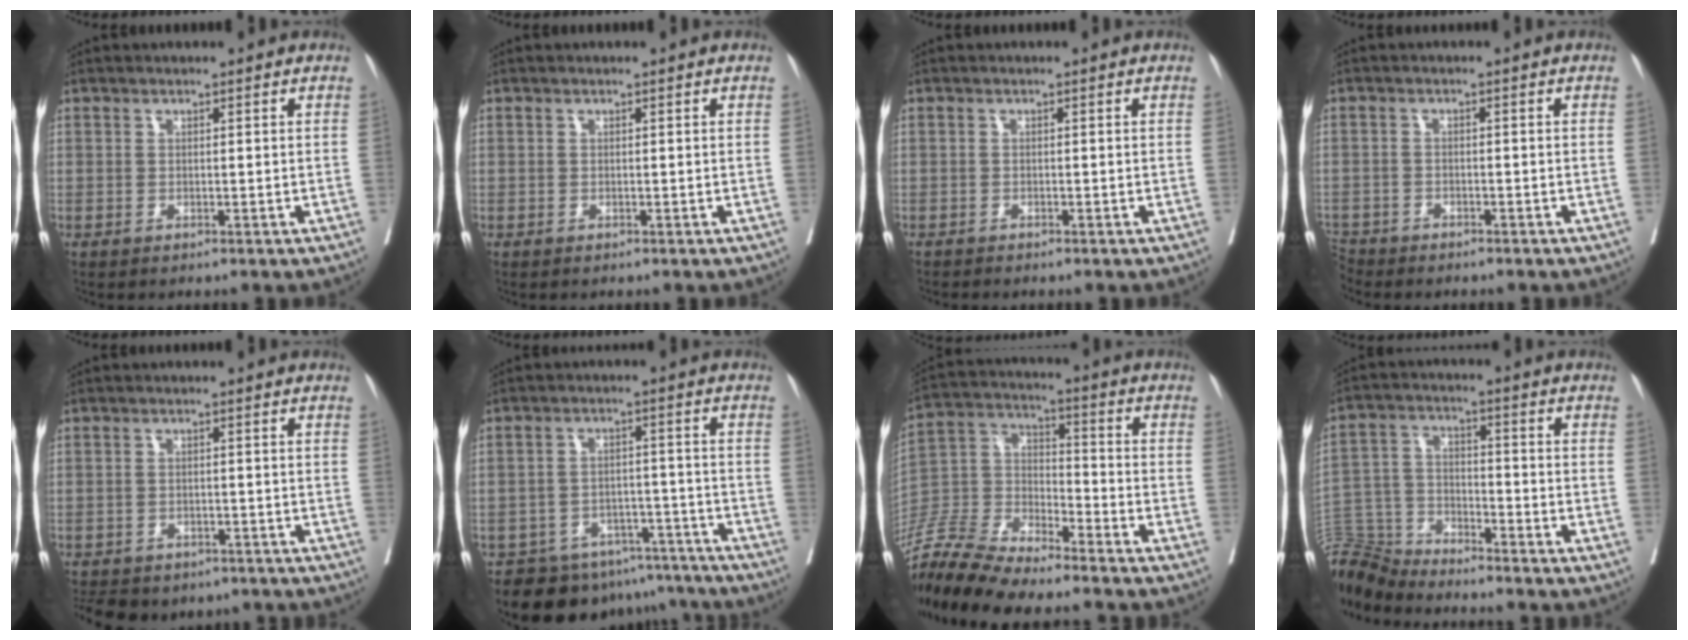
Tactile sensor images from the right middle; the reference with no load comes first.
{"total": 0.0}
{"total": 0.5, "force": [-0.5, -0.1, 0.0], "torque": [-0.010, -0.004, -0.015]}
{"total": 3.4, "force": [-3.1, 1.3, -0.2], "torque": [-0.002, -0.005, -0.063]}
{"total": 11.3, "force": [-8.6, 6.2, 4.0], "torque": [-0.081, -0.003, -0.101]}
{"total": 12.8, "force": [-10.8, 6.2, 2.7], "torque": [-0.028, 0.021, -0.137]}
{"total": 17.0, "force": [-15.5, 2.1, 6.7], "torque": [-0.141, 0.001, -0.295]}
{"total": 9.2, "force": [-9.2, 0.4, -0.2], "torque": [-0.002, 0.011, -0.181]}